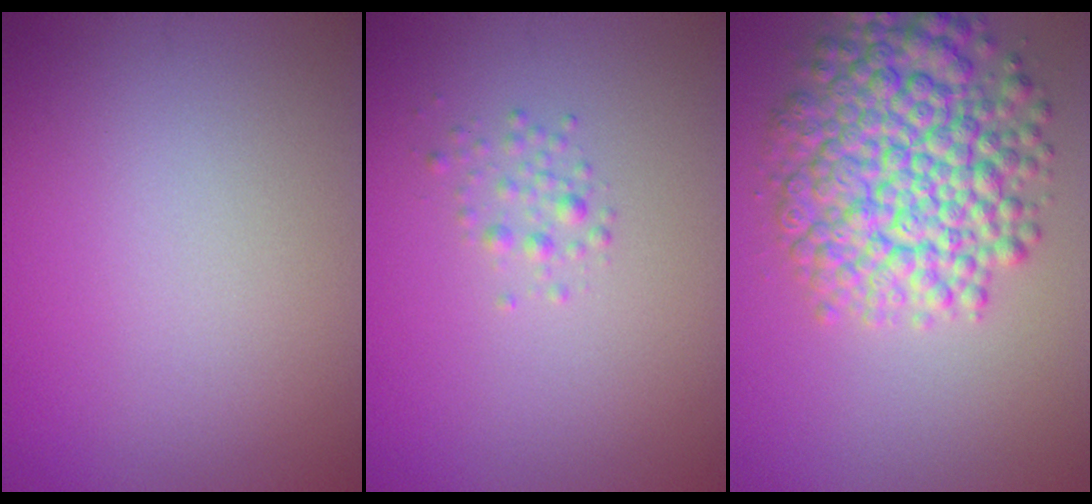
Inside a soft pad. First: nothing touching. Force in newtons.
{"total": 1.2, "press": 1.2, "slide": 0.1}
{"total": 9.1, "press": 9.1, "slide": 0.4}